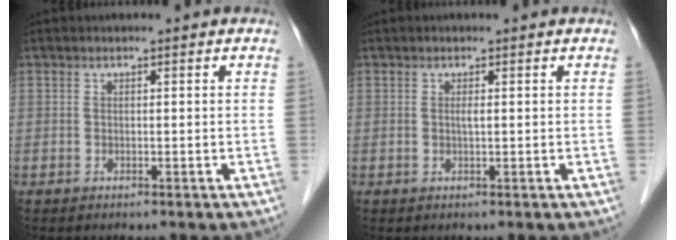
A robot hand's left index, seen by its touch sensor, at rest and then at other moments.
{"total": 0.7, "force": [0.2, 0.0, 0.7], "torque": [-0.017, 0.000, 0.002]}